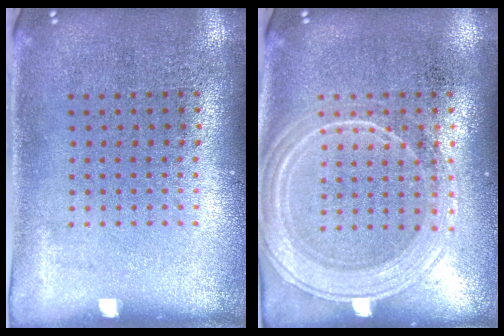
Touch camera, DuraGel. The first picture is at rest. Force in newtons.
{"total": 1.9, "press": 1.8, "slide": 0.3}